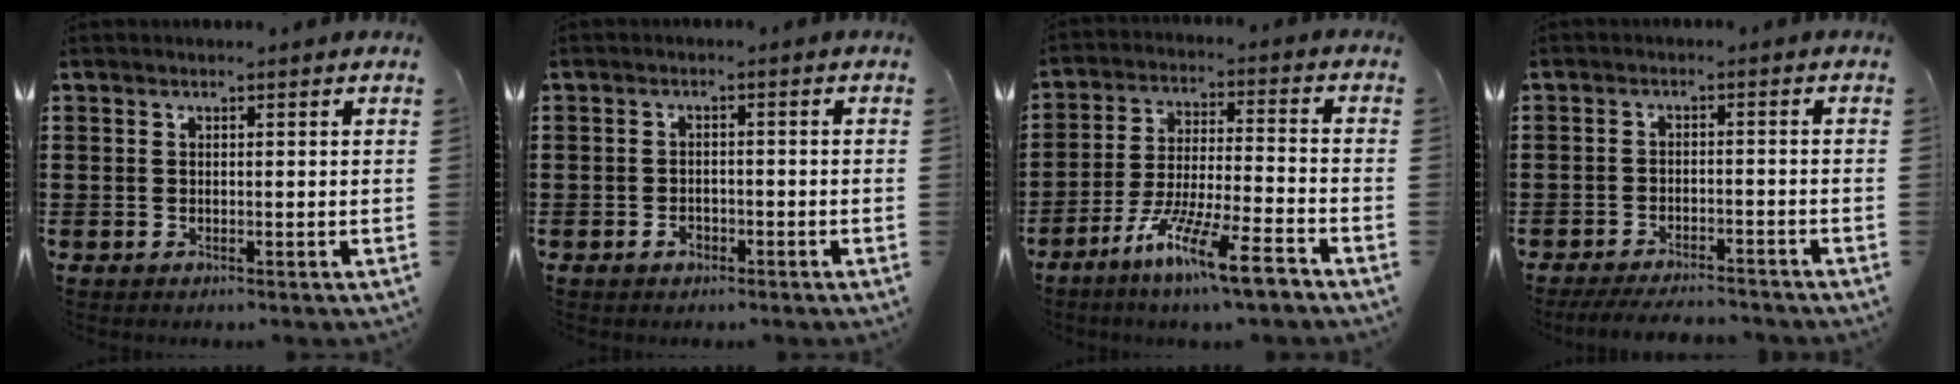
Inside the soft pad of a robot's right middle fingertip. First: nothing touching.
{"total": 1.5, "force": [-1.0, 0.9, 0.8], "torque": [-0.017, 0.000, -0.019]}
{"total": 10.7, "force": [-8.0, 0.6, 7.0], "torque": [-0.137, 0.003, -0.156]}
{"total": 3.5, "force": [-3.3, 0.2, 0.9], "torque": [-0.014, 0.002, -0.066]}